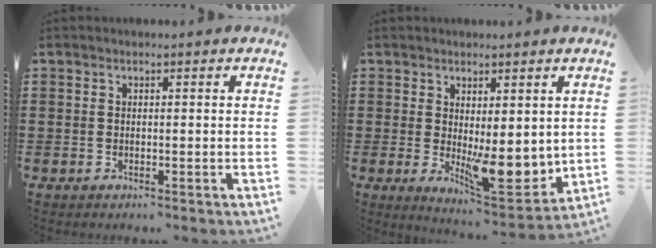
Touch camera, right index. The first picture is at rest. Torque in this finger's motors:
{"motor_torque": [2.15, -0.01, 0.32, 0.08]}